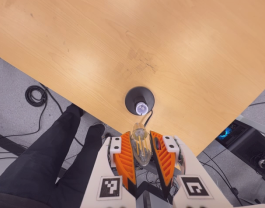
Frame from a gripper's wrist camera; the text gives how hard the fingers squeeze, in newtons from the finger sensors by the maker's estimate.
{"total": 8.5, "left": 7.6, "right": 9.5}